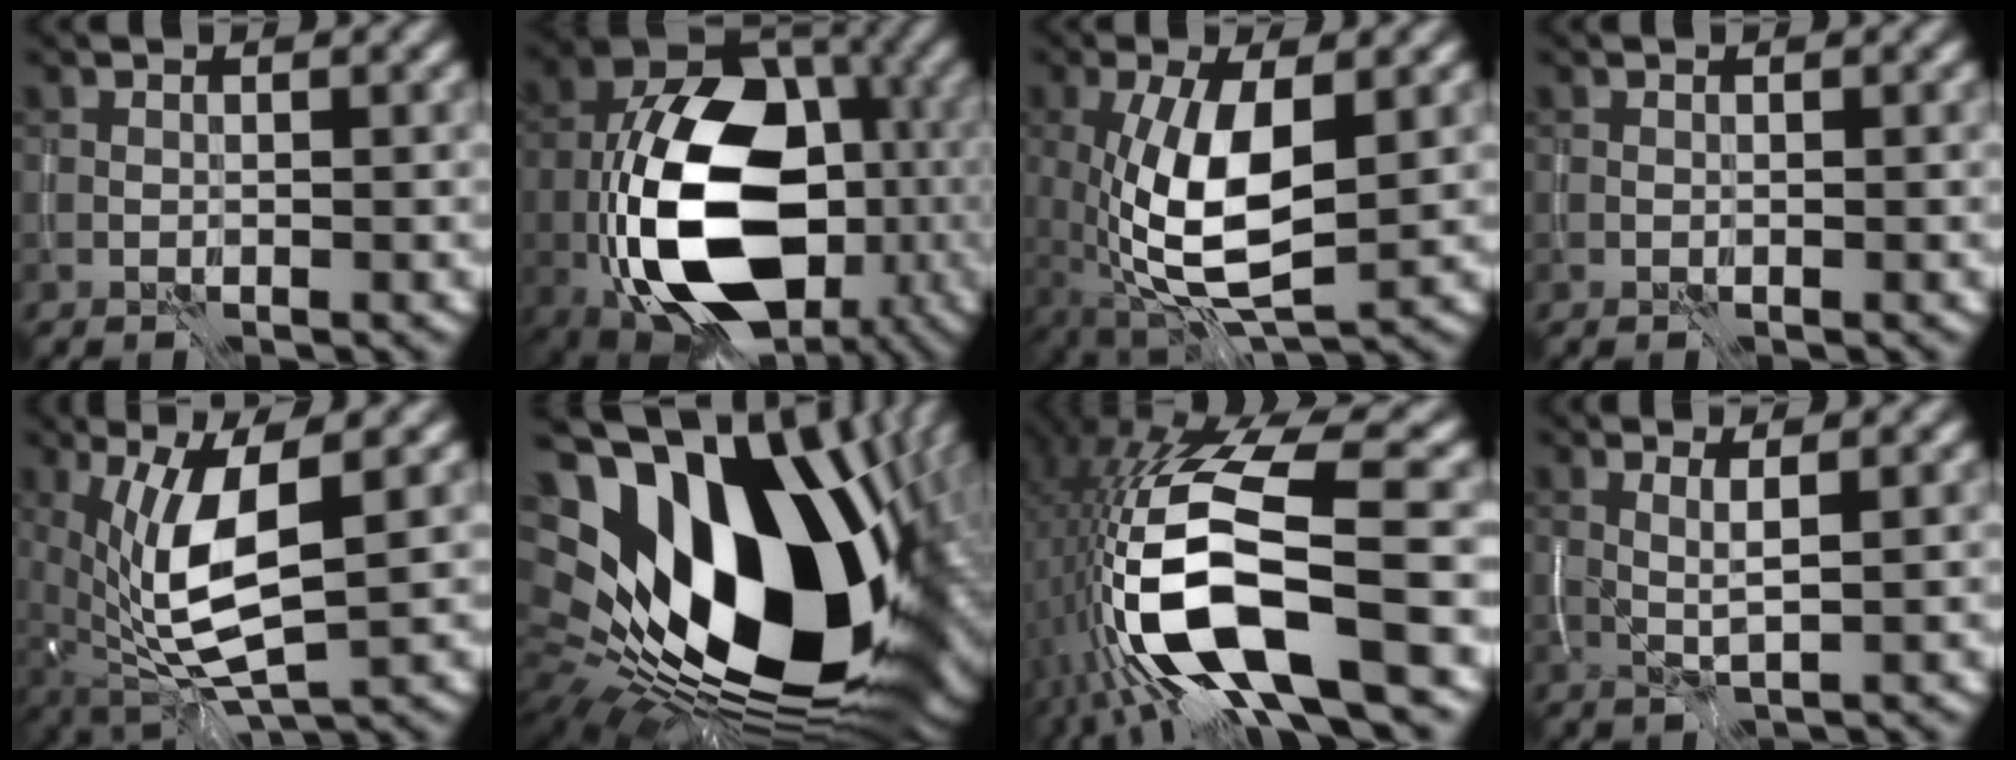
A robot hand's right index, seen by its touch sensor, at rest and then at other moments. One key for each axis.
{"total": 16.0, "fx": -4.9, "fy": 9.7, "fz": 11.6, "tx": -0.190, "ty": -0.009, "tz": -0.086}
{"total": 9.0, "fx": -0.3, "fy": 3.7, "fz": 8.2, "tx": -0.173, "ty": -0.010, "tz": -0.006}
{"total": 0.0}
{"total": 8.8, "fx": 1.0, "fy": 3.0, "fz": 8.2, "tx": -0.174, "ty": -0.011, "tz": 0.021}
{"total": 22.1, "fx": 1.5, "fy": 12.6, "fz": 18.1, "tx": -0.299, "ty": -0.033, "tz": 0.034}
{"total": 14.5, "fx": -4.7, "fy": 4.4, "fz": 13.0, "tx": -0.261, "ty": -0.007, "tz": -0.083}
{"total": 2.2, "fx": 0.7, "fy": 0.4, "fz": 2.1, "tx": -0.038, "ty": -0.006, "tz": 0.013}